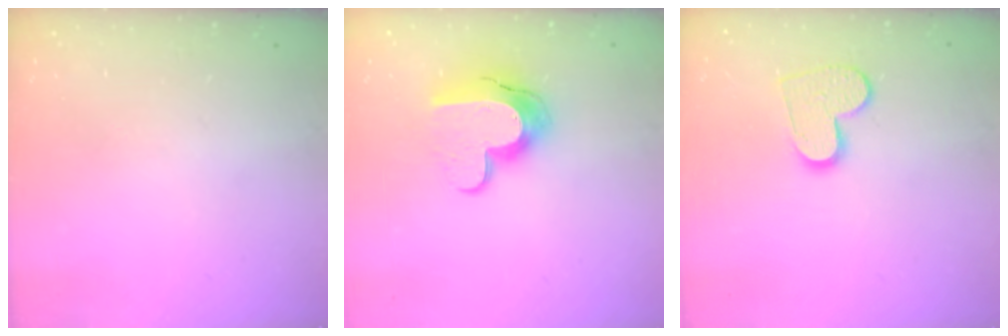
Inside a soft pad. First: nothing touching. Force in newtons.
{"total": 13.0, "press": 13.0, "slide": 1.0}
{"total": 10.8, "press": 10.7, "slide": 0.9}